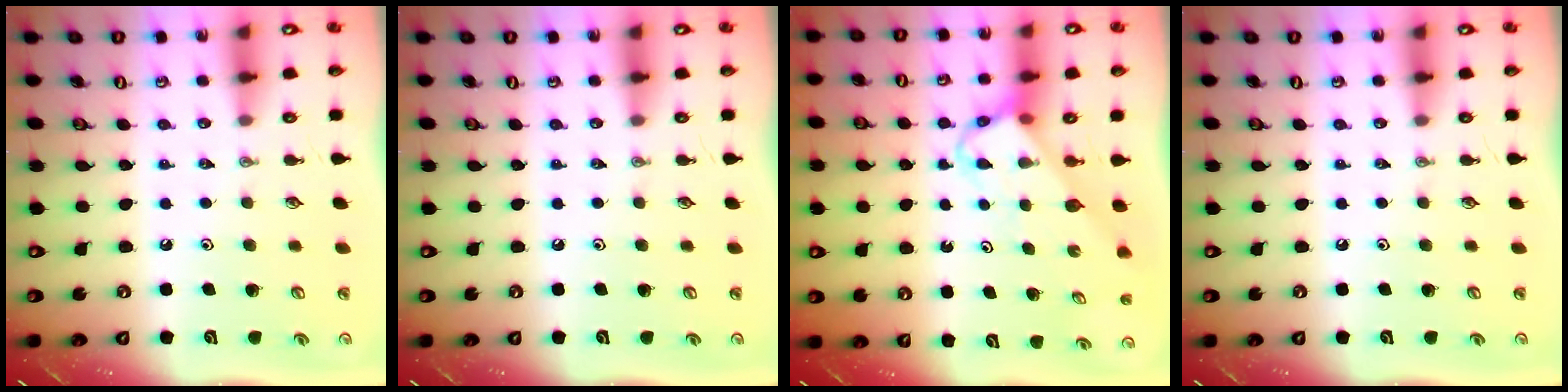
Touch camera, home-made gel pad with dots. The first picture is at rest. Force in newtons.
{"total": 0.0}
{"total": 3.8, "press": 3.8, "slide": 0.2}
{"total": 0.0}